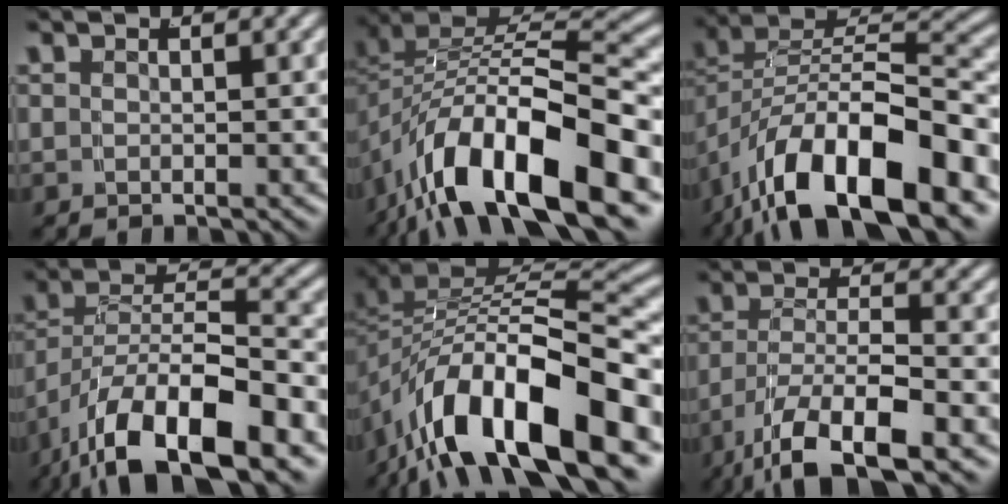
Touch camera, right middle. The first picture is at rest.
{"total": 12.1, "force": [-4.7, 5.7, 9.6], "torque": [-0.173, -0.024, -0.060]}
{"total": 13.0, "force": [-5.2, 6.8, 9.8], "torque": [-0.173, -0.027, -0.061]}
{"total": 10.8, "force": [-5.4, 5.1, 7.9], "torque": [-0.151, -0.033, -0.066]}
{"total": 13.3, "force": [-5.4, 6.3, 10.4], "torque": [-0.178, -0.021, -0.071]}
{"total": 9.1, "force": [-5.5, 3.8, 6.2], "torque": [-0.127, -0.047, -0.062]}